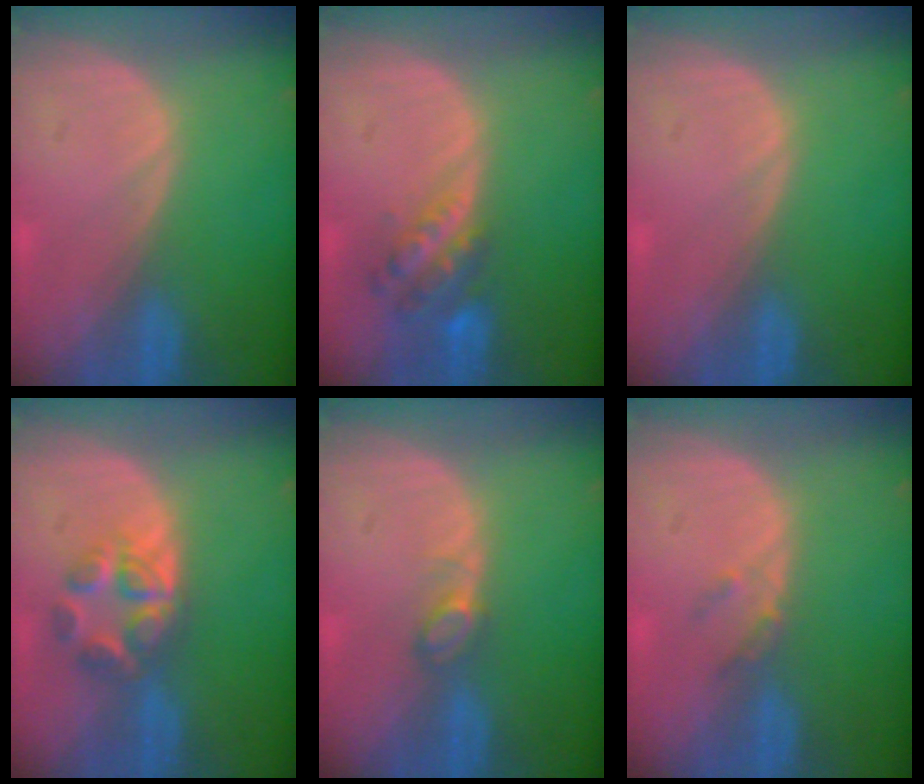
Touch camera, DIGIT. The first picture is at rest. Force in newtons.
{"total": 5.8, "press": 5.0, "slide": 2.8}
{"total": 0.0}
{"total": 5.9, "press": 5.5, "slide": 2.2}
{"total": 2.2, "press": 2.2, "slide": 0.3}
{"total": 1.8, "press": 1.6, "slide": 0.8}